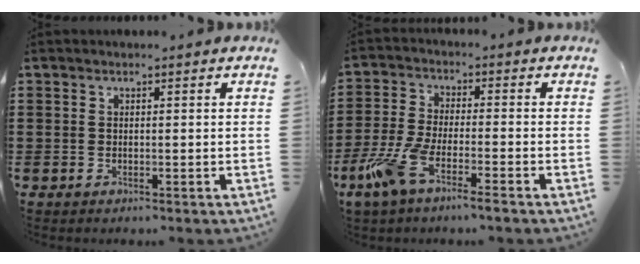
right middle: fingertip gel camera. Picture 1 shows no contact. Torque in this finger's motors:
{"motor_torque": [1.65, -0.48, 0.38, 0.21]}